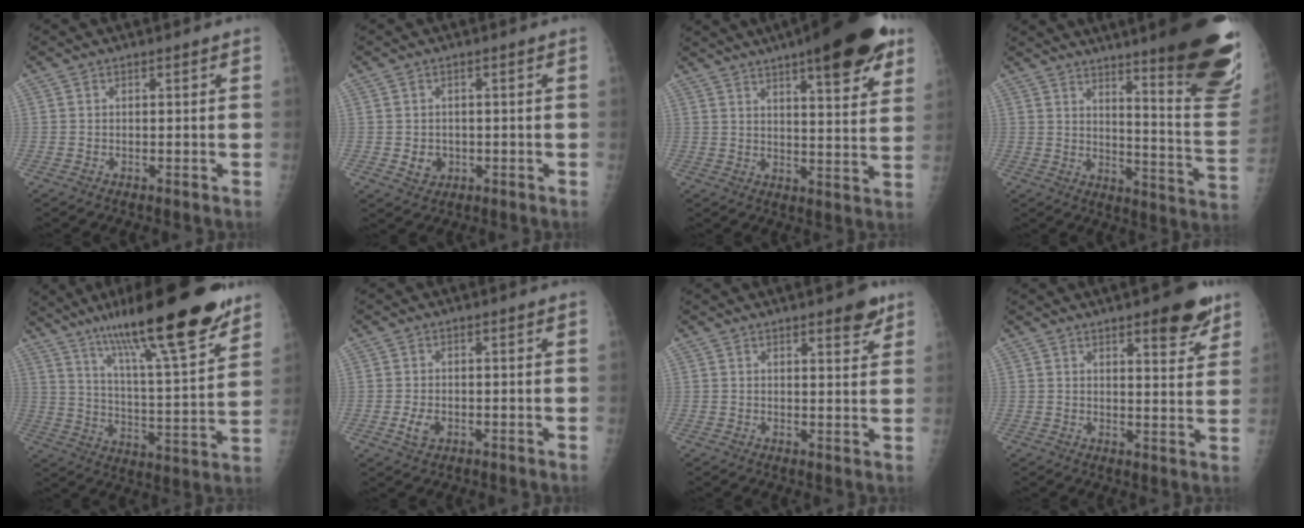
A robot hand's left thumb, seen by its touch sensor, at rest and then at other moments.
{"total": 3.1, "force": [-0.4, 2.7, 1.4], "torque": [-0.012, 0.000, 0.003]}
{"total": 19.9, "force": [12.0, 4.9, 15.1], "torque": [-0.191, -0.035, 0.163]}
{"total": 25.4, "force": [16.1, 3.5, 19.3], "torque": [-0.206, -0.102, 0.214]}
{"total": 24.4, "force": [16.5, 4.2, 17.5], "torque": [-0.264, -0.061, 0.267]}
{"total": 2.7, "force": [-0.7, 1.8, 1.9], "torque": [-0.037, -0.001, -0.010]}
{"total": 4.8, "force": [3.2, 1.3, 3.3], "torque": [-0.033, -0.017, 0.038]}
{"total": 8.7, "force": [5.5, 2.5, 6.2], "torque": [-0.061, -0.030, 0.071]}